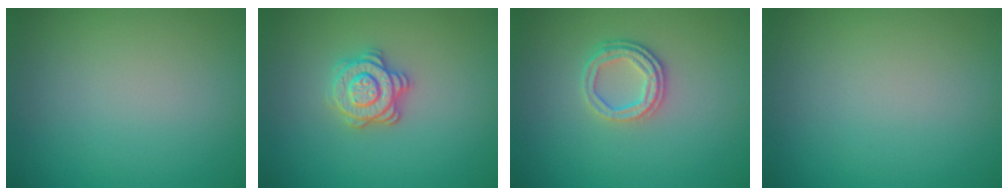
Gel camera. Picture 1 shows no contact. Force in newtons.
{"total": 3.3, "press": 2.9, "slide": 1.5}
{"total": 2.6, "press": 2.3, "slide": 1.3}
{"total": 0.0}